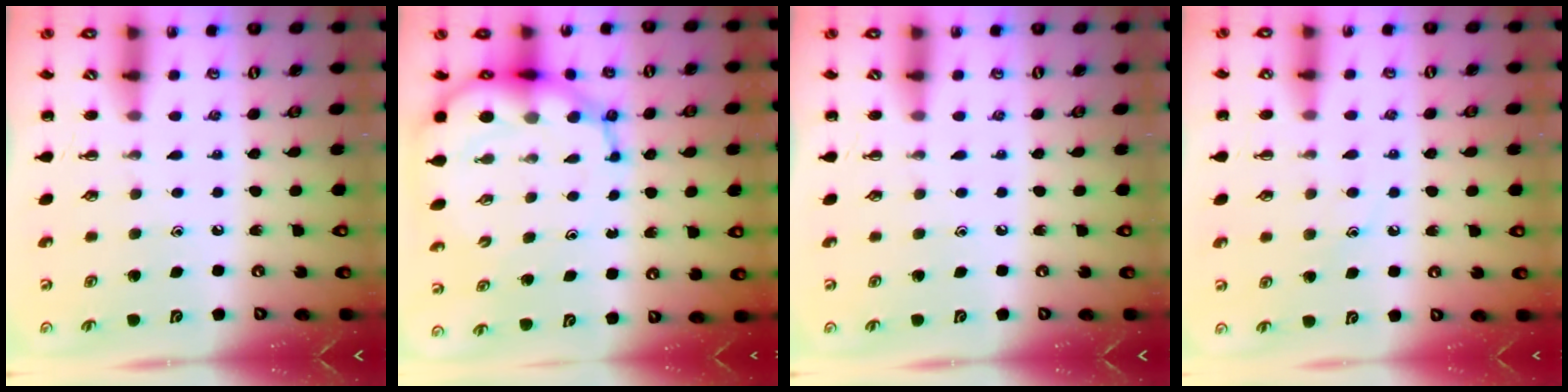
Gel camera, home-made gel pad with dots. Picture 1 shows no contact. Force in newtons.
{"total": 13.1, "press": 12.6, "slide": 3.5}
{"total": 0.0}
{"total": 7.4, "press": 7.3, "slide": 1.6}